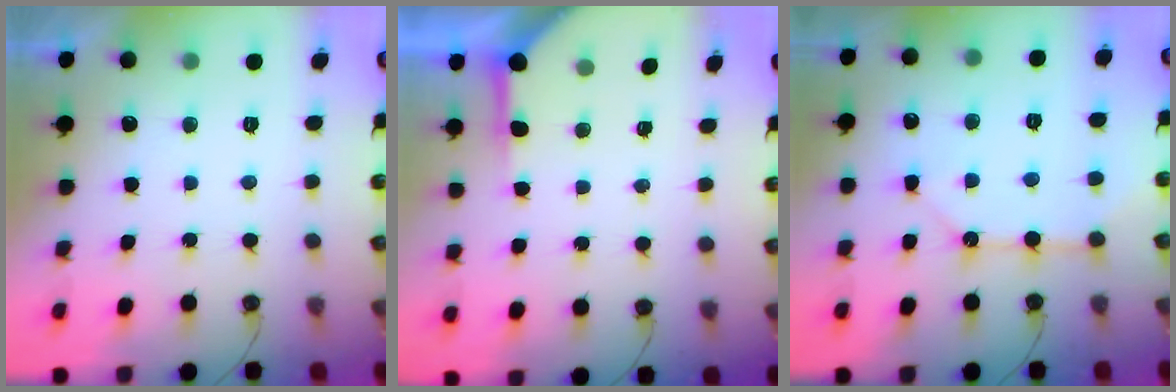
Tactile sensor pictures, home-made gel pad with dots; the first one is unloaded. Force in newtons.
{"total": 4.8, "press": 4.8, "slide": 0.1}
{"total": 10.7, "press": 10.7, "slide": 0.9}